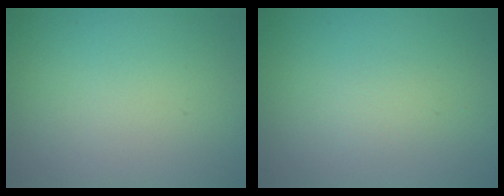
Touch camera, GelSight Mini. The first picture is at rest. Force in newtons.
{"total": 0.9, "press": 0.9, "slide": 0.1}